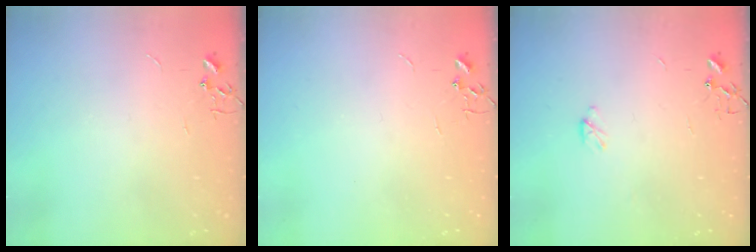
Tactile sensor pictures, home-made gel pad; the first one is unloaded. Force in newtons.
{"total": 0.0}
{"total": 2.9, "press": 2.9, "slide": 0.4}